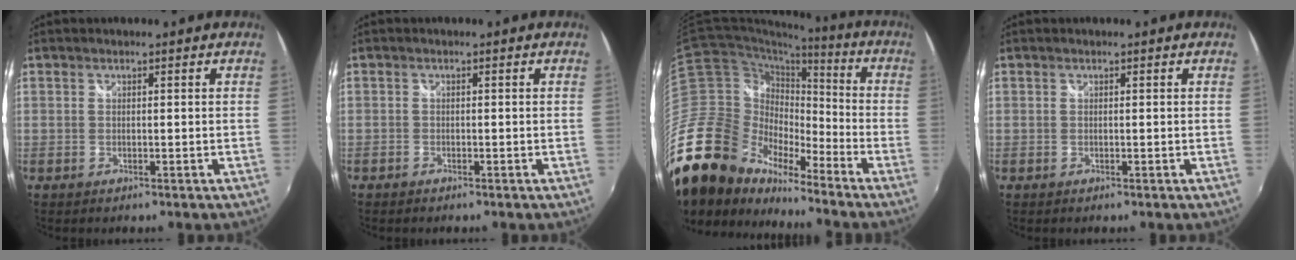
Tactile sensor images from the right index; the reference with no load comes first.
{"total": 1.0, "force": [-0.9, 0.5, 0.0], "torque": [-0.005, -0.002, -0.018]}
{"total": 26.4, "force": [-19.8, 13.4, 11.2], "torque": [-0.243, -0.001, -0.367]}
{"total": 0.0}